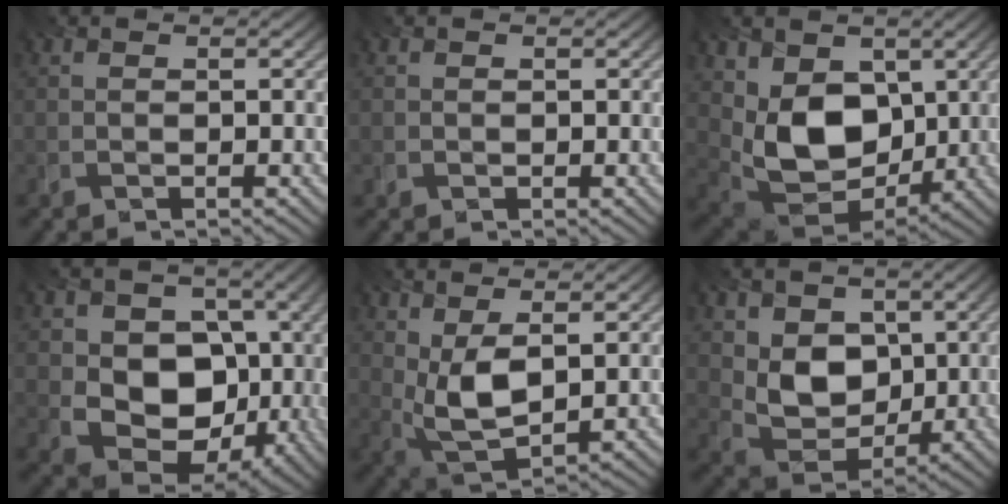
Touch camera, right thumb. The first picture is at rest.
{"total": 0.8, "force": [0.2, 0.8, 0.1], "torque": [-0.003, -0.002, 0.002]}
{"total": 10.4, "force": [2.1, 7.4, 6.9], "torque": [-0.164, -0.023, 0.040]}
{"total": 15.1, "force": [0.3, 12.1, 9.0], "torque": [-0.158, -0.027, 0.018]}
{"total": 6.8, "force": [1.5, 3.4, 5.7], "torque": [-0.135, 0.000, 0.034]}
{"total": 7.3, "force": [2.1, 5.6, 4.2], "torque": [-0.106, -0.010, 0.034]}